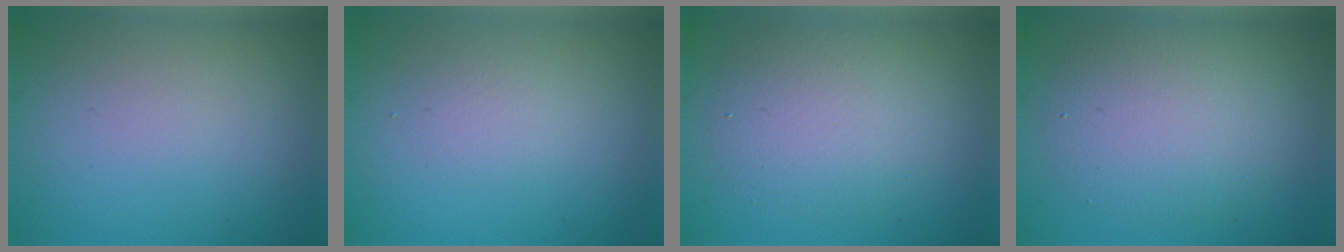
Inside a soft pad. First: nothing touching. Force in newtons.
{"total": 1.3, "press": 1.3, "slide": 0.1}
{"total": 4.6, "press": 4.6, "slide": 0.3}
{"total": 5.6, "press": 5.6, "slide": 0.5}